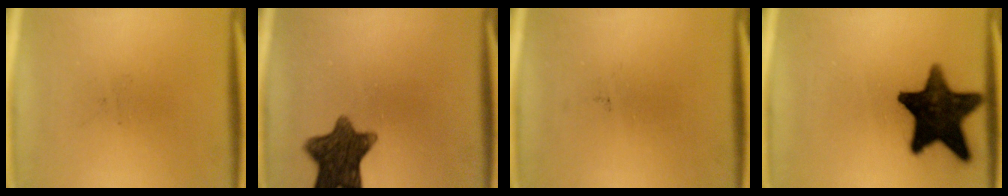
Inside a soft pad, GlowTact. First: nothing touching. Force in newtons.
{"total": 10.8}
{"total": 0.0}
{"total": 16.8}